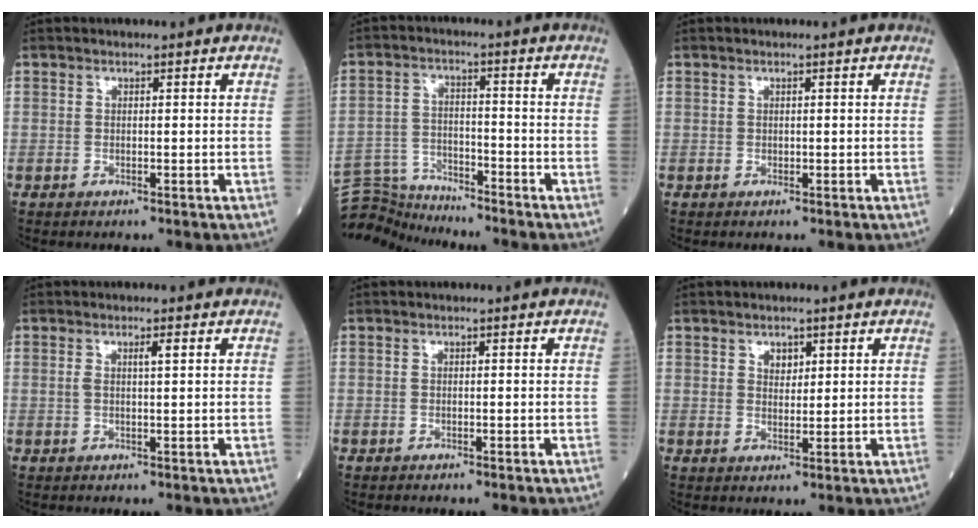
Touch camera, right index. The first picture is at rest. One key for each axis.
{"total": 6.6, "fx": -6.4, "fy": 0.1, "fz": -1.6, "tx": 0.014, "ty": 0.004, "tz": -0.118}
{"total": 0.0}
{"total": 1.6, "fx": 0.6, "fy": 0.0, "fz": 1.5, "tx": -0.031, "ty": 0.003, "tz": 0.009}
{"total": 0.7, "fx": -0.7, "fy": 0.0, "fz": 0.3, "tx": -0.010, "ty": -0.003, "tz": -0.009}
{"total": 2.0, "fx": 1.1, "fy": 1.3, "fz": 1.1, "tx": -0.015, "ty": 0.000, "tz": 0.019}